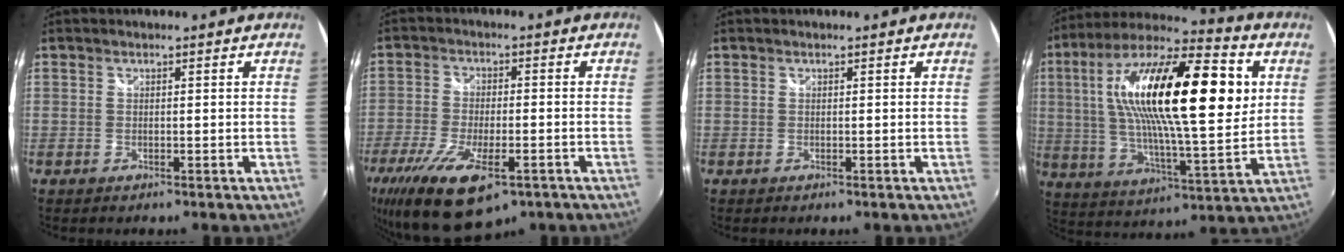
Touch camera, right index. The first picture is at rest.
{"total": 16.5, "force": [-9.9, 5.9, 11.9], "torque": [-0.254, -0.060, -0.166]}
{"total": 0.0}
{"total": 27.9, "force": [6.7, 7.8, 26.0], "torque": [-0.467, 0.025, 0.100]}